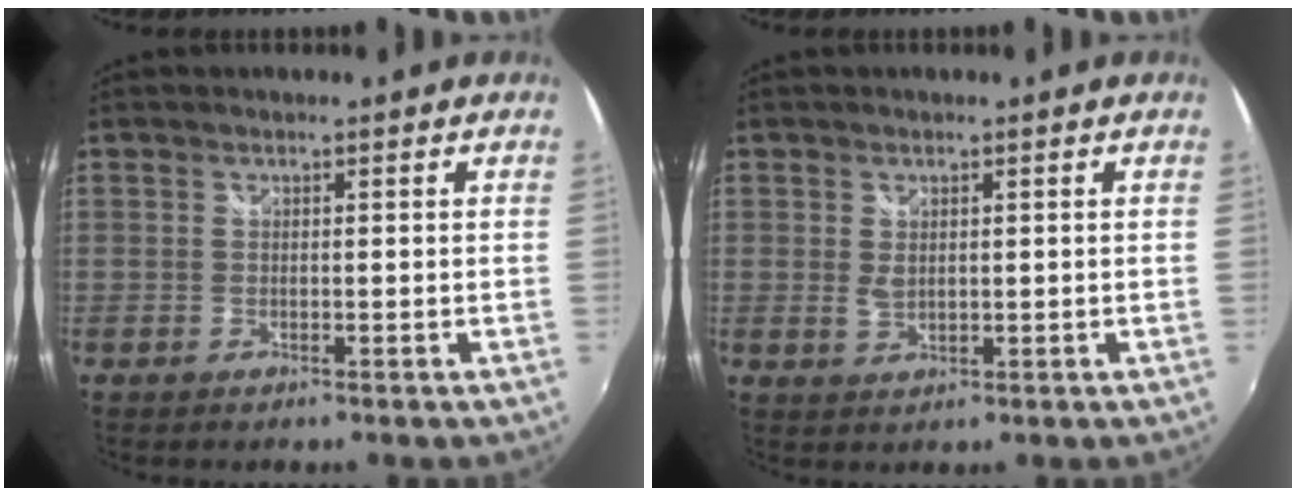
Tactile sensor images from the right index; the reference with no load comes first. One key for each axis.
{"total": 2.3, "fx": 0.2, "fy": 1.5, "fz": 1.7, "tx": -0.030, "ty": -0.003, "tz": 0.007}